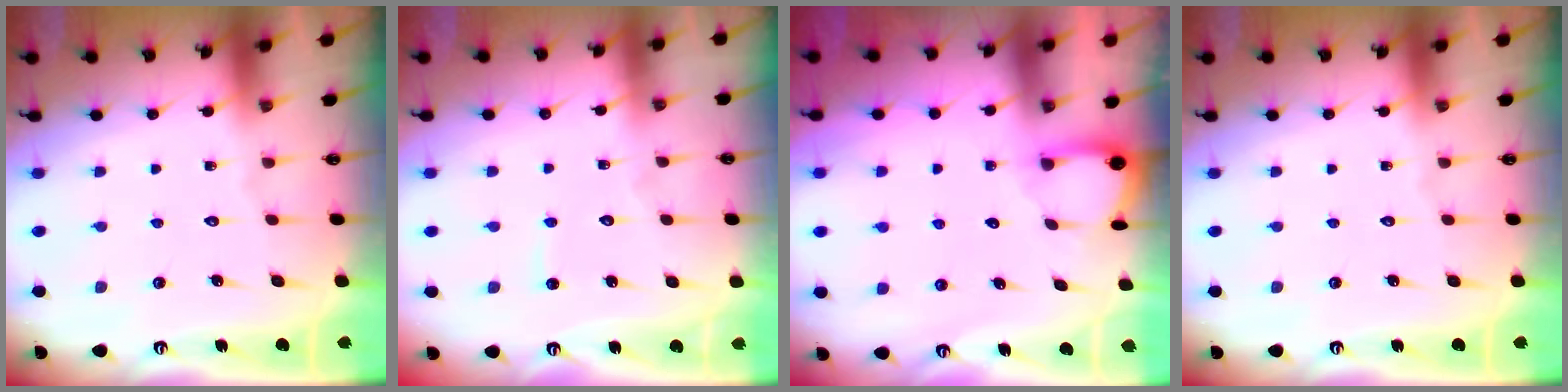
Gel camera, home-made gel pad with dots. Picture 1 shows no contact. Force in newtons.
{"total": 4.7, "press": 4.7, "slide": 0.5}
{"total": 2.8, "press": 2.8, "slide": 0.3}
{"total": 0.0}